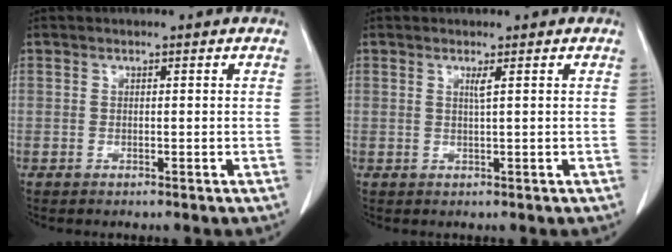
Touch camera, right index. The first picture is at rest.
{"total": 1.0, "force": [0.4, -0.3, 0.9], "torque": [-0.024, -0.004, 0.010]}